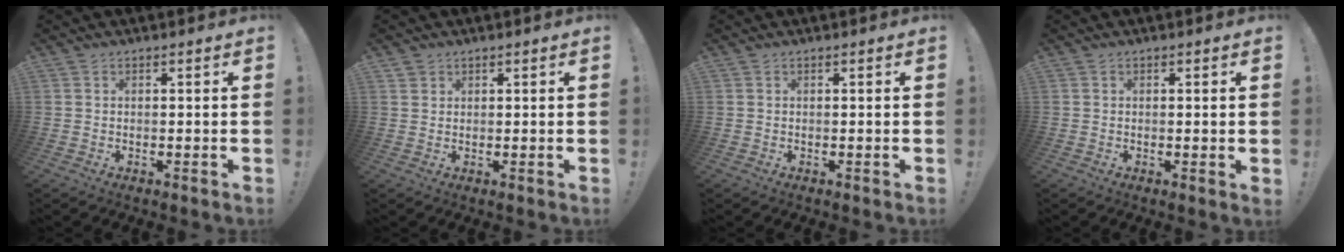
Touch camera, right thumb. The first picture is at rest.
{"total": 1.4, "force": [1.2, 0.8, 0.1], "torque": [0.001, -0.008, 0.023]}
{"total": 0.0}
{"total": 1.0, "force": [0.3, -0.3, 0.9], "torque": [-0.013, -0.003, 0.003]}